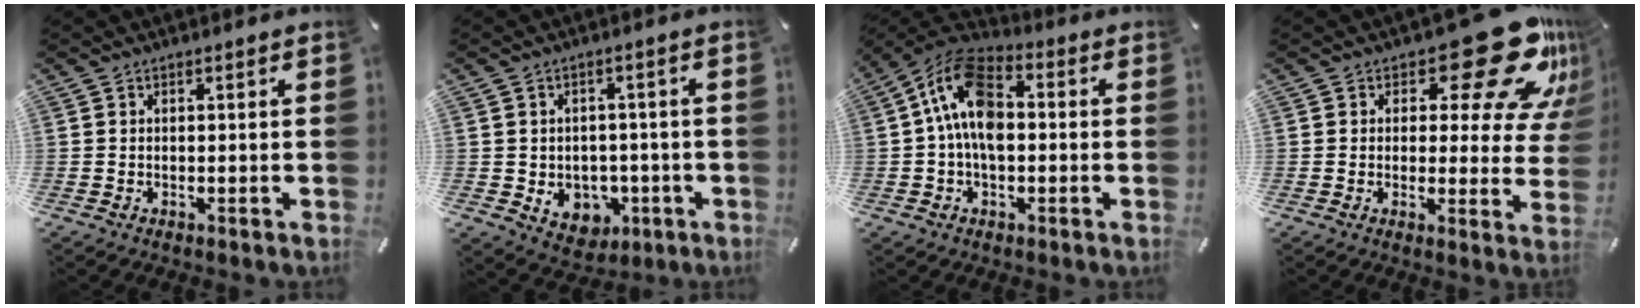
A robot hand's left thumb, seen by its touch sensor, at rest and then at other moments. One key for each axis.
{"total": 6.4, "fx": -0.5, "fy": 5.9, "fz": 2.2, "tx": -0.022, "ty": -0.005, "tz": -0.006}
{"total": 13.1, "fx": 0.7, "fy": 8.2, "fz": 10.3, "tx": -0.222, "ty": 0.005, "tz": 0.014}
{"total": 21.2, "fx": 12.1, "fy": 9.0, "fz": 15.0, "tx": -0.180, "ty": -0.082, "tz": 0.199}